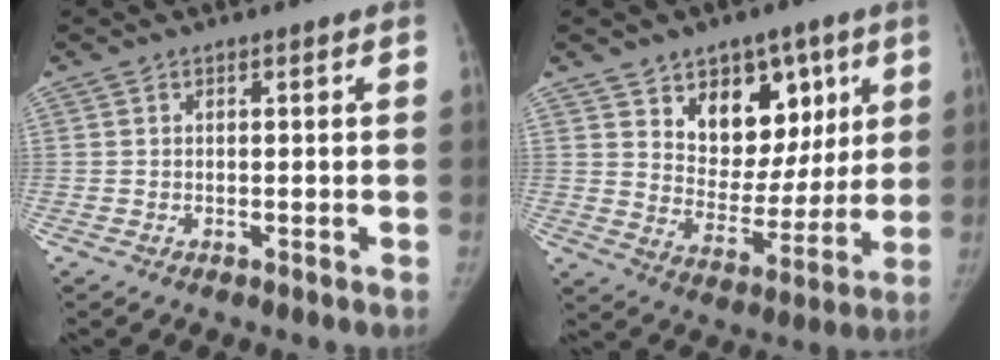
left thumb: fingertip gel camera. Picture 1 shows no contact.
{"total": 14.8, "force": [7.4, 10.3, 7.5], "torque": [-0.053, -0.035, 0.124]}